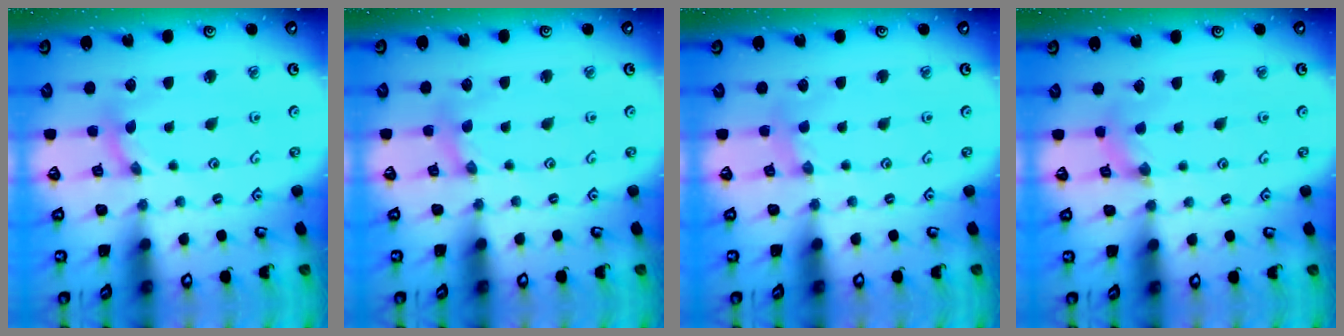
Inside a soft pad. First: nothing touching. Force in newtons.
{"total": 1.2, "press": 1.2, "slide": 0.2}
{"total": 1.5, "press": 1.4, "slide": 0.3}
{"total": 2.0, "press": 2.0, "slide": 0.4}